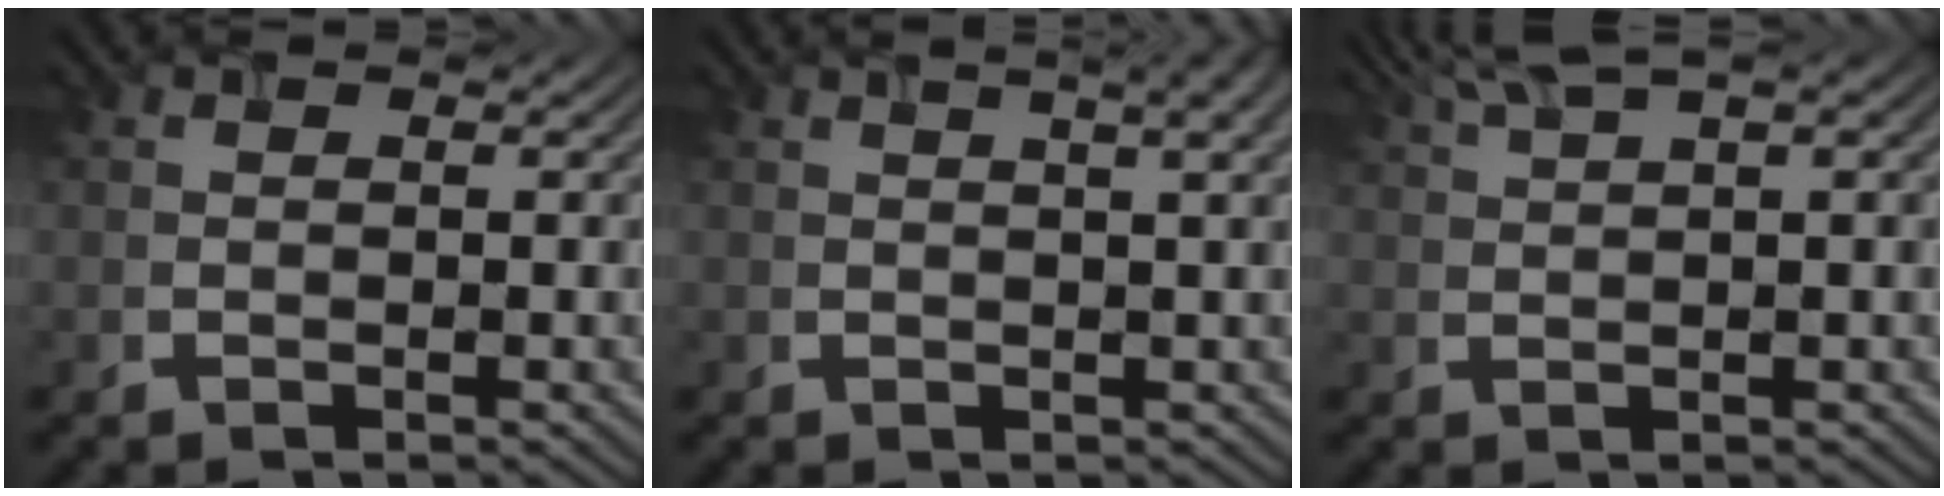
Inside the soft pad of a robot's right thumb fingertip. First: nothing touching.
{"total": 5.0, "force": [2.6, 1.1, 4.1], "torque": [-0.048, 0.020, 0.020]}
{"total": 4.9, "force": [3.0, 0.5, 3.9], "torque": [-0.066, 0.027, 0.057]}